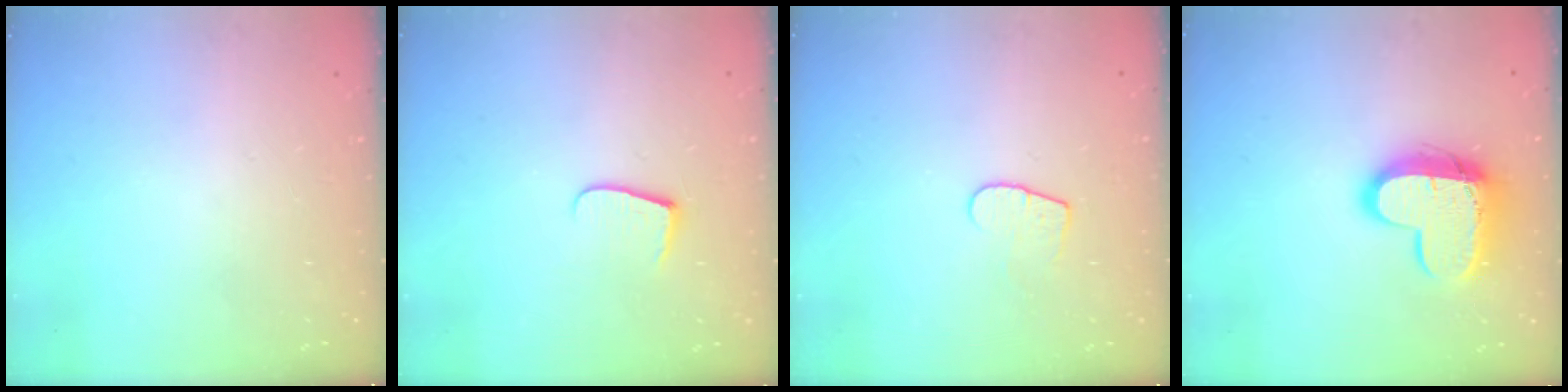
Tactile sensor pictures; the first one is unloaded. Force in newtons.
{"total": 6.2, "press": 6.2, "slide": 0.6}
{"total": 7.3, "press": 7.3, "slide": 0.5}
{"total": 14.4, "press": 14.4, "slide": 1.0}